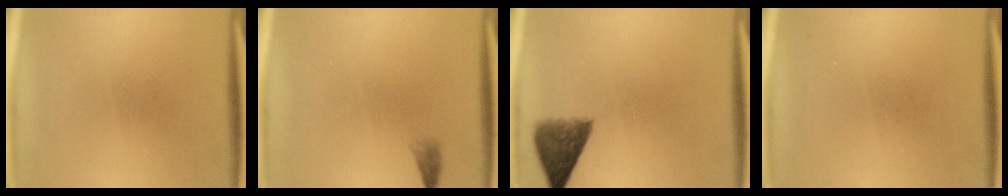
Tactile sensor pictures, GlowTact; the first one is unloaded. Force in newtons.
{"total": 1.1}
{"total": 5.7}
{"total": 0.0}